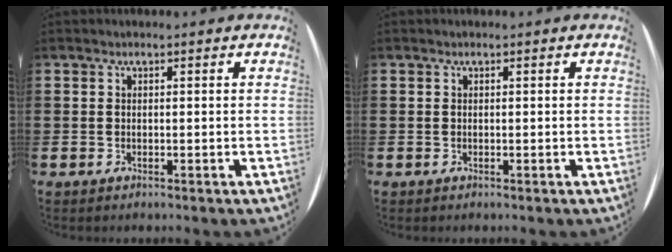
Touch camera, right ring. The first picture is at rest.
{"total": 0.0}